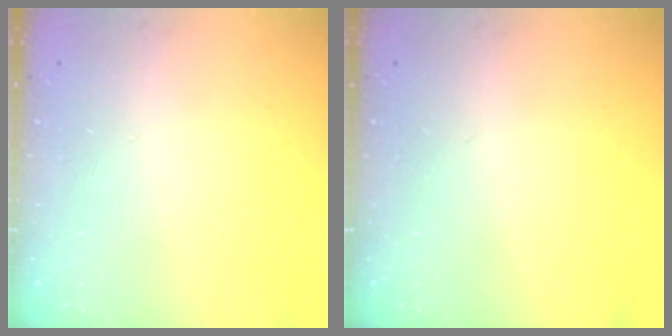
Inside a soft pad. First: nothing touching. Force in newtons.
{"total": 0.0}